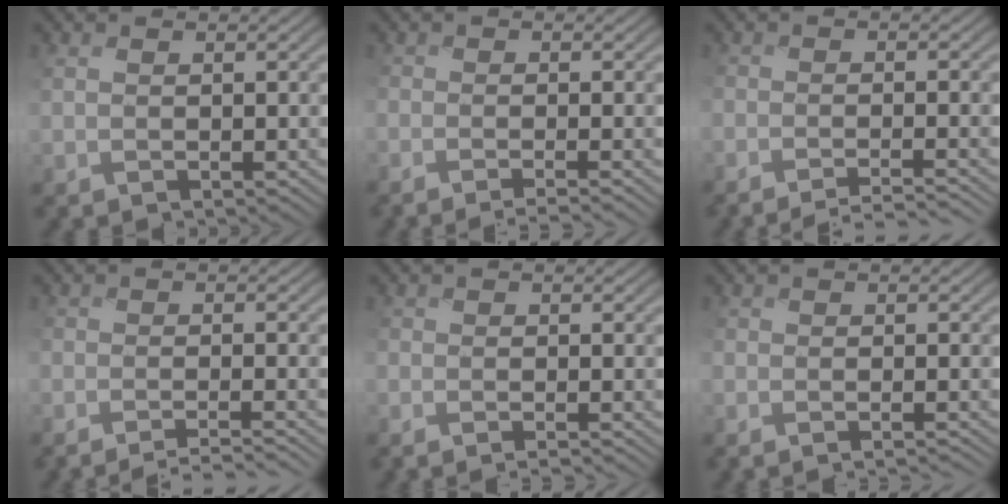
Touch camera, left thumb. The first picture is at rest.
{"total": 3.5, "force": [-2.4, 0.8, 2.4], "torque": [-0.032, -0.006, -0.033]}
{"total": 5.1, "force": [-4.3, 0.8, 2.6], "torque": [-0.036, 0.004, -0.067]}
{"total": 4.7, "force": [-4.0, 0.6, 2.5], "torque": [-0.037, 0.005, -0.067]}
{"total": 3.1, "force": [-2.3, 0.9, 1.9], "torque": [-0.023, -0.007, -0.029]}
{"total": 3.3, "force": [-2.6, 0.8, 1.9], "torque": [-0.022, -0.004, -0.028]}